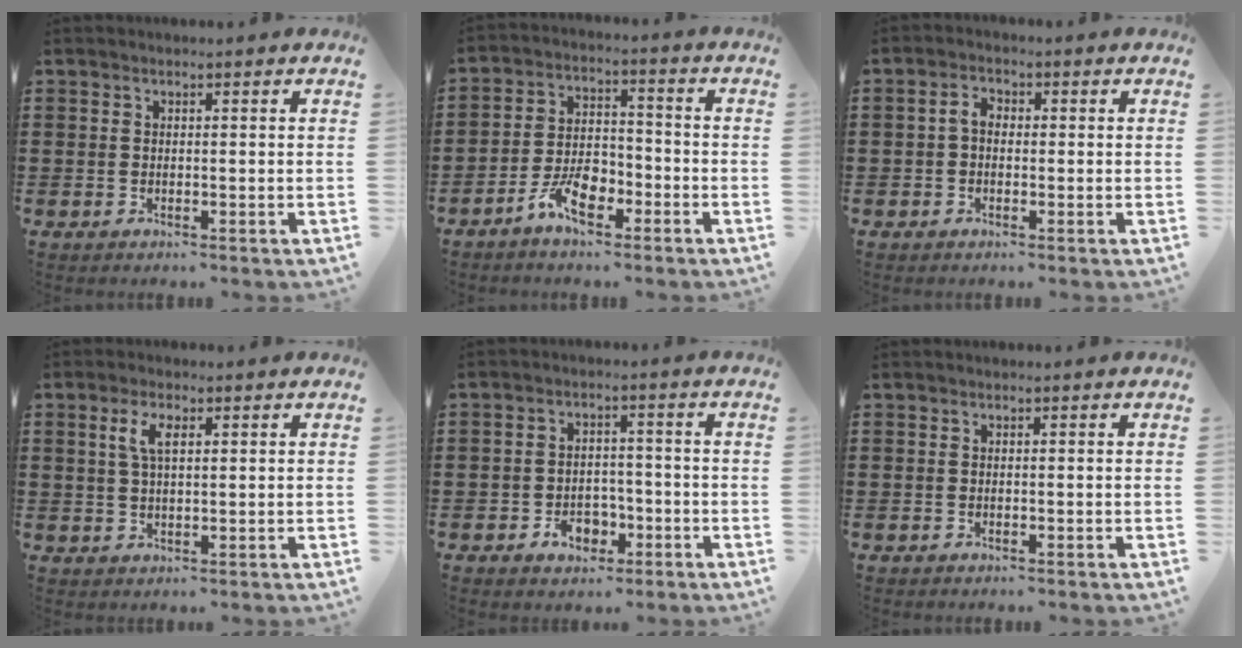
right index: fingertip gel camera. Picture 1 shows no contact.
{"total": 6.8, "force": [-4.1, 3.3, 4.4], "torque": [-0.096, 0.011, -0.082]}
{"total": 2.6, "force": [-0.3, 1.7, 1.9], "torque": [-0.046, 0.003, -0.009]}
{"total": 3.8, "force": [1.3, 1.5, 3.3], "torque": [-0.071, 0.009, 0.021]}
{"total": 4.2, "force": [-2.1, 2.9, 2.2], "torque": [-0.042, 0.008, -0.040]}
{"total": 0.0}